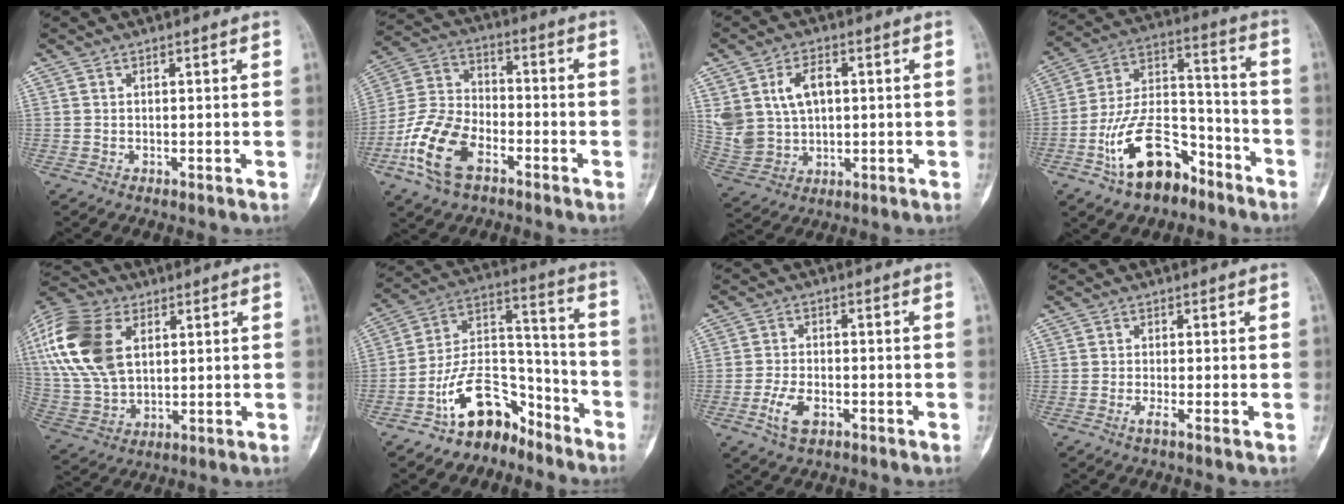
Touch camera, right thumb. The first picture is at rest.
{"total": 14.0, "force": [-6.7, 8.2, 9.2], "torque": [-0.188, 0.032, -0.134]}
{"total": 11.1, "force": [2.8, 7.7, 7.6], "torque": [-0.133, -0.001, 0.067]}
{"total": 17.2, "force": [-9.6, 9.4, 10.7], "torque": [-0.167, 0.089, -0.167]}
{"total": 21.0, "force": [6.4, 13.4, 14.9], "torque": [-0.325, 0.000, 0.121]}
{"total": 13.9, "force": [-9.6, 8.0, 6.2], "torque": [-0.081, 0.120, -0.174]}
{"total": 5.4, "force": [-2.4, 2.9, 3.9], "torque": [-0.079, 0.009, -0.045]}
{"total": 1.4, "force": [-0.6, -0.2, 1.2], "torque": [-0.034, -0.005, -0.018]}